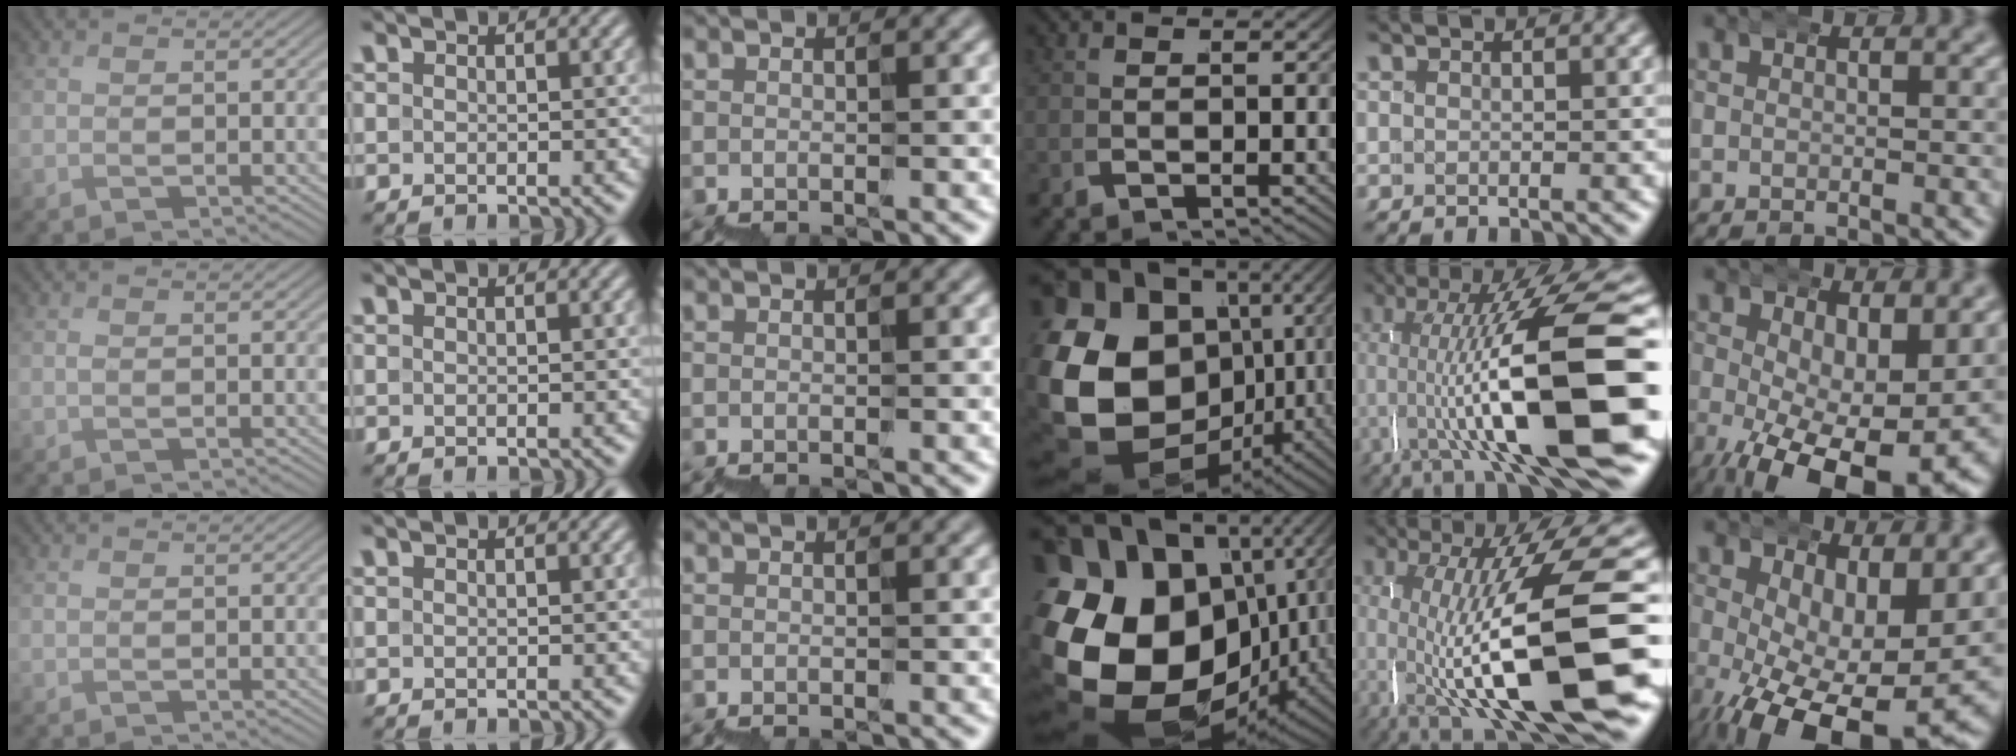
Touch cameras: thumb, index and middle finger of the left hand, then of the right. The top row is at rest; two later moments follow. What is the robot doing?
{"motion": "wrap", "object": "belt"}